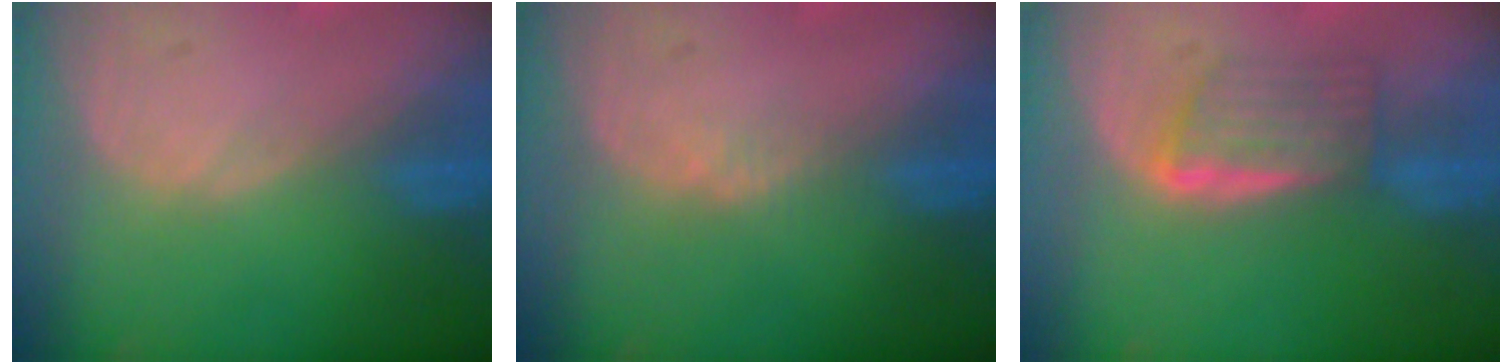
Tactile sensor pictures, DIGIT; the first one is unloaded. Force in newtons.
{"total": 1.2, "press": 0.9, "slide": 0.8}
{"total": 5.9, "press": 5.1, "slide": 2.8}